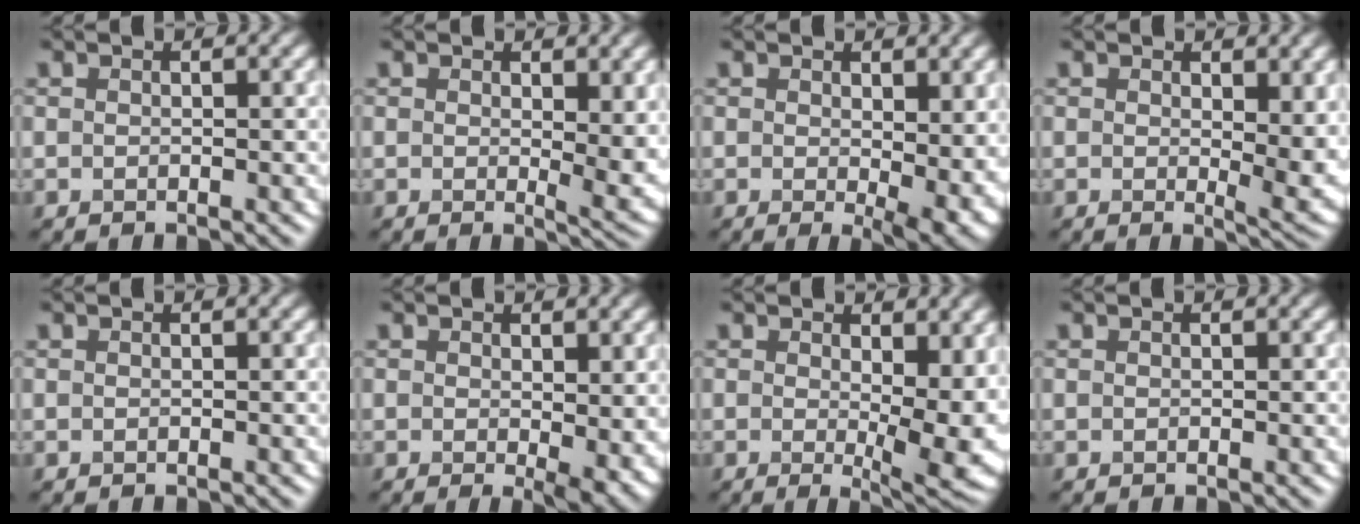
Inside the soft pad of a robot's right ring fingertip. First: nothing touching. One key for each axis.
{"total": 4.1, "fx": 0.8, "fy": 1.4, "fz": 3.8, "tx": -0.047, "ty": -0.012, "tz": 0.015}
{"total": 4.8, "fx": 0.1, "fy": 1.8, "fz": 4.4, "tx": -0.057, "ty": -0.014, "tz": 0.005}
{"total": 4.8, "fx": 0.9, "fy": 1.8, "fz": 4.4, "tx": -0.056, "ty": -0.013, "tz": 0.016}
{"total": 0.0}
{"total": 3.1, "fx": 0.1, "fy": 1.0, "fz": 3.0, "tx": -0.037, "ty": -0.011, "tz": 0.003}
{"total": 8.5, "fx": 0.5, "fy": 3.3, "fz": 7.8, "tx": -0.101, "ty": -0.018, "tz": 0.011}
{"total": 0.0}